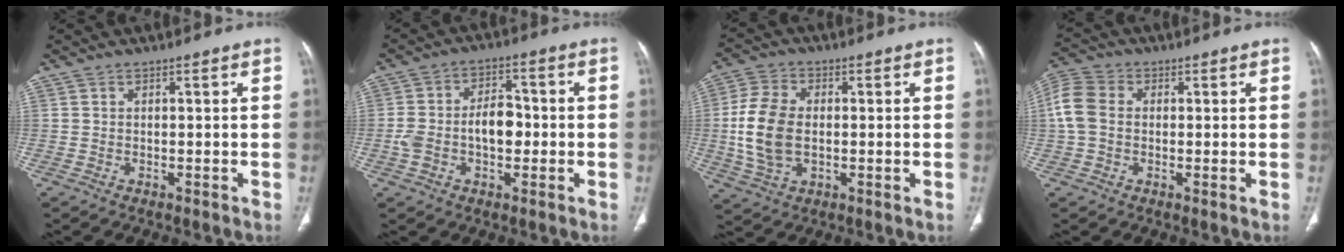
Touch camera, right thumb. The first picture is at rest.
{"total": 9.4, "force": [-1.1, 5.9, 7.2], "torque": [-0.127, 0.033, -0.020]}
{"total": 11.3, "force": [-0.2, 7.0, 8.8], "torque": [-0.185, 0.006, -0.002]}
{"total": 7.3, "force": [0.5, 5.3, 4.9], "torque": [-0.110, 0.018, 0.002]}